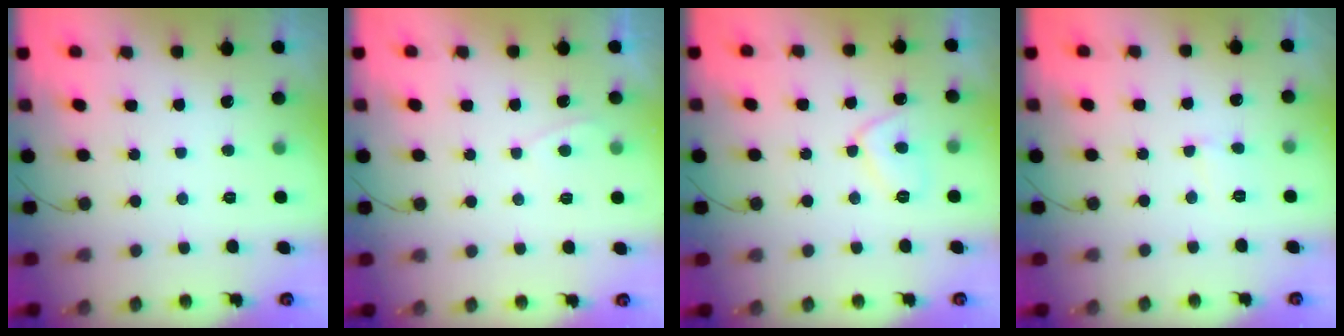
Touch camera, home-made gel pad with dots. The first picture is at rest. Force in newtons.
{"total": 2.0, "press": 2.0, "slide": 0.2}
{"total": 7.5, "press": 7.4, "slide": 1.0}
{"total": 2.5, "press": 2.5, "slide": 0.2}